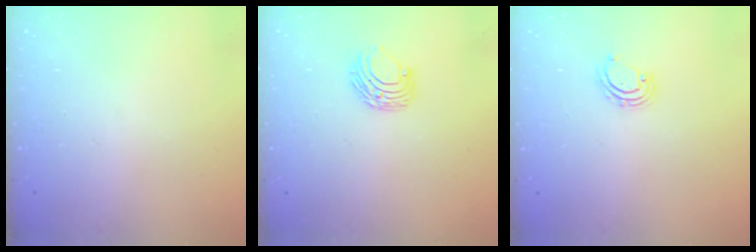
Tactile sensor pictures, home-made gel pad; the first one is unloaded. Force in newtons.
{"total": 7.1, "press": 7.0, "slide": 0.7}
{"total": 3.3, "press": 3.3, "slide": 0.3}